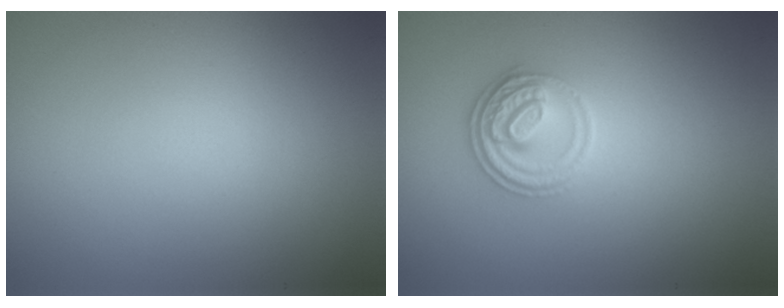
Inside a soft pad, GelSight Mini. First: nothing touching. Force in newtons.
{"total": 2.8, "press": 2.7, "slide": 0.5}